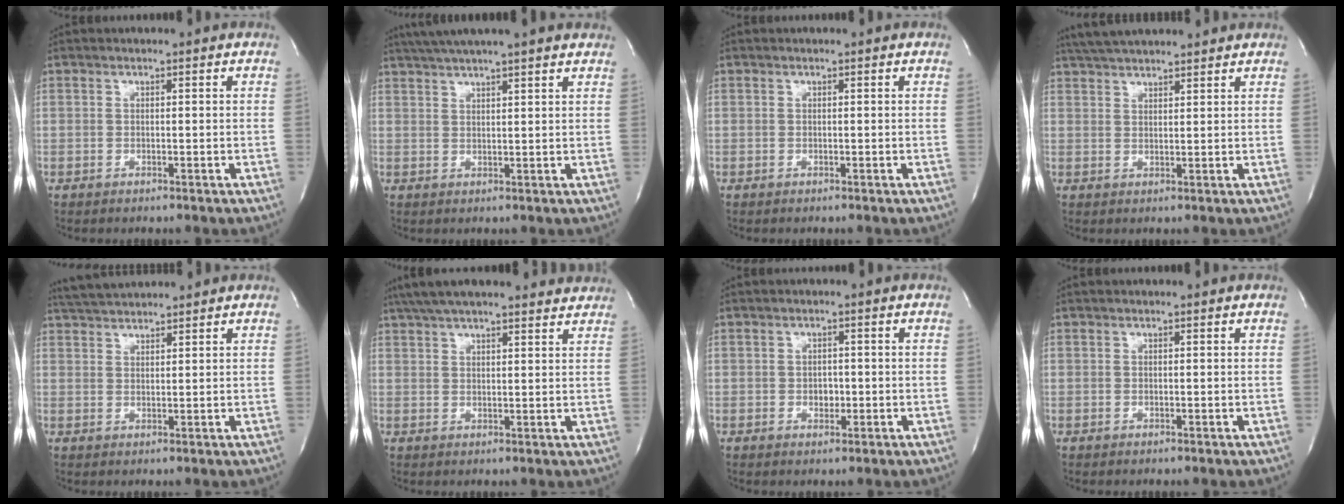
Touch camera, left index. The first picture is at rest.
{"total": 12.4, "force": [10.6, 0.2, 6.5], "torque": [-0.116, 0.038, 0.143]}
{"total": 0.0}
{"total": 9.5, "force": [8.5, 1.1, 4.1], "torque": [-0.074, 0.036, 0.131]}
{"total": 4.9, "force": [4.8, -0.1, 1.3], "torque": [-0.031, 0.023, 0.091]}
{"total": 19.1, "force": [17.1, 2.6, 8.1], "torque": [-0.133, 0.043, 0.232]}
{"total": 1.7, "force": [-0.4, 1.3, 1.0], "torque": [-0.015, 0.001, -0.005]}
{"total": 0.0}